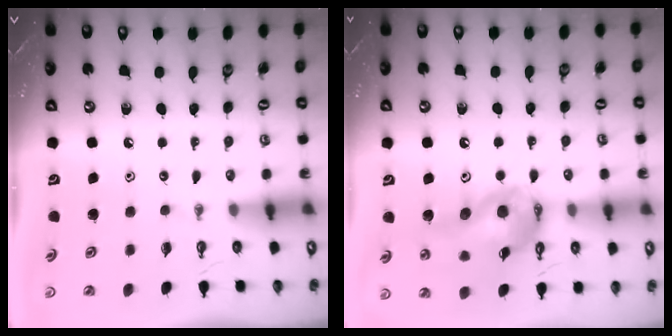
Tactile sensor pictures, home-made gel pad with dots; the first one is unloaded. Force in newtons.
{"total": 15.9, "press": 15.8, "slide": 2.0}